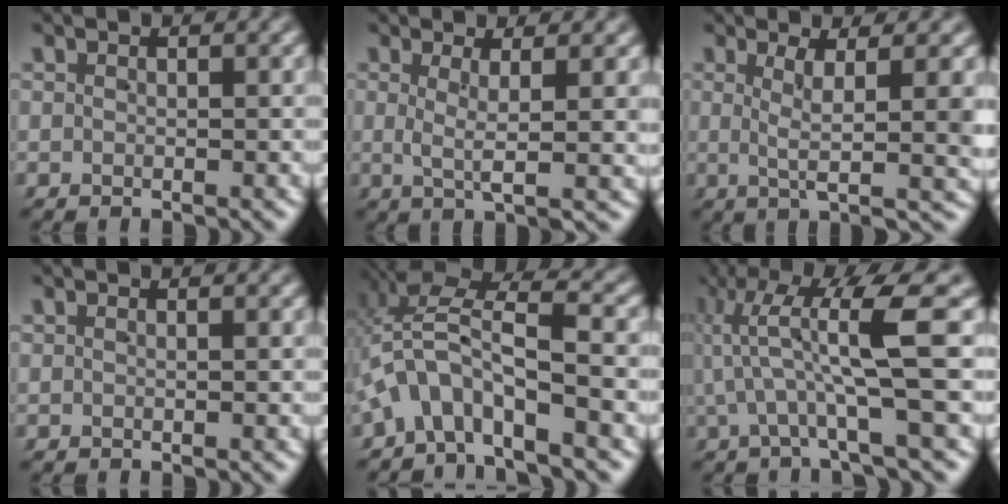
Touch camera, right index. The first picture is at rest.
{"total": 3.1, "force": [0.9, 0.0, 3.0], "torque": [-0.053, -0.011, 0.023]}
{"total": 5.3, "force": [1.2, 0.3, 5.1], "torque": [-0.071, -0.002, 0.026]}
{"total": 0.0}
{"total": 6.0, "force": [1.0, 3.8, 4.6], "torque": [-0.106, 0.003, 0.012]}
{"total": 8.9, "force": [2.6, 3.7, 7.7], "torque": [-0.132, 0.028, 0.026]}